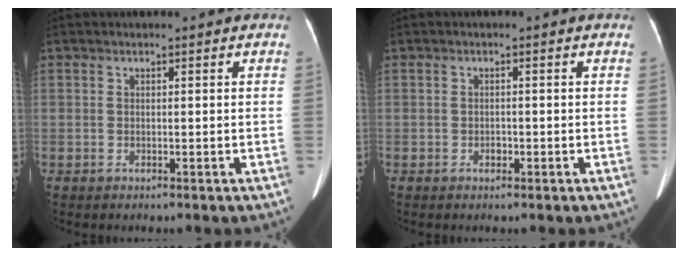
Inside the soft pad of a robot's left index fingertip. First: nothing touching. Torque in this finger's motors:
{"motor_torque": [0.33, 0.25, 0.09, 0.03]}